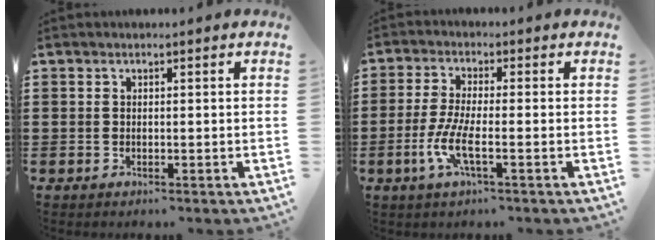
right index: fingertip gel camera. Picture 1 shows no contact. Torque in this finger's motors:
{"motor_torque": [2.03, 0.11, 0.74, 0.21]}